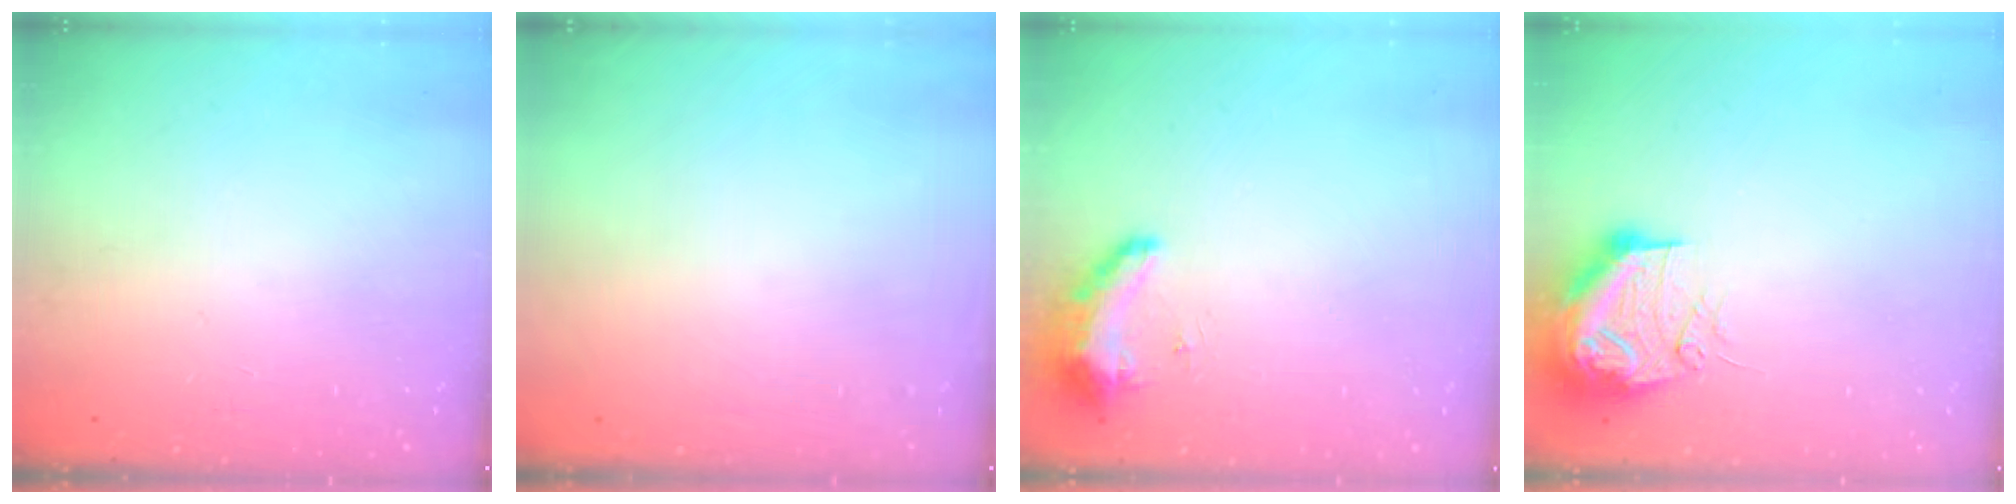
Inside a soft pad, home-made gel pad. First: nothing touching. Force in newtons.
{"total": 0.0}
{"total": 9.2, "press": 8.6, "slide": 3.1}
{"total": 11.7, "press": 11.6, "slide": 1.4}